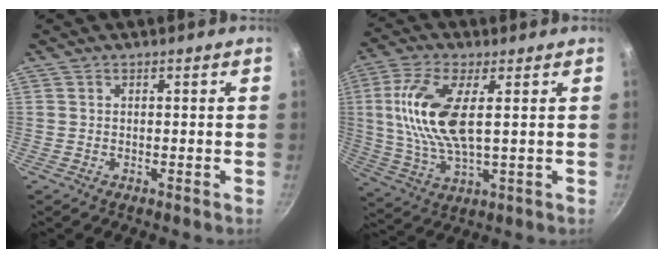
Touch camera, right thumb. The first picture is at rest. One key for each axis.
{"total": 13.5, "fx": 2.4, "fy": 5.3, "fz": 12.2, "tx": -0.258, "ty": -0.002, "tz": 0.049}